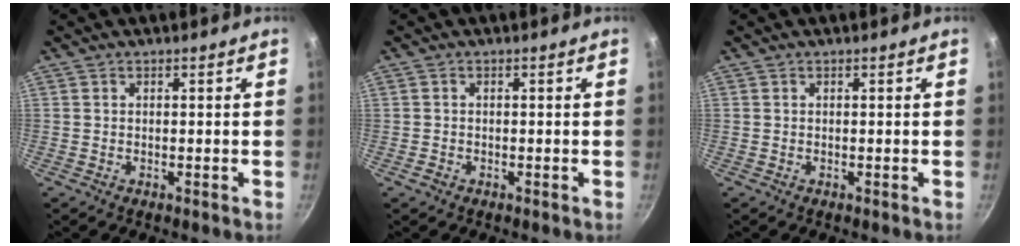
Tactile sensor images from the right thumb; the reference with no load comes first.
{"total": 1.2, "force": [-0.6, 0.9, 0.4], "torque": [-0.005, 0.003, -0.010]}
{"total": 0.0}